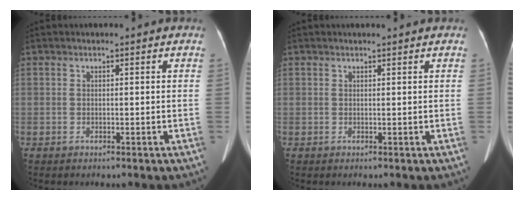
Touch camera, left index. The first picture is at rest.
{"total": 1.4, "force": [1.3, 0.0, 0.5], "torque": [-0.008, 0.008, 0.020]}